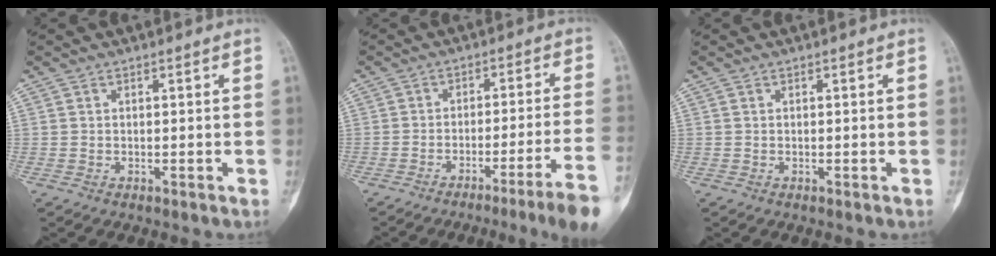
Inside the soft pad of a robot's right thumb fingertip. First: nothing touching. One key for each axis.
{"total": 12.1, "fx": -8.0, "fy": -1.8, "fz": 8.9, "tx": -0.123, "ty": 0.044, "tz": -0.109}
{"total": 0.0}